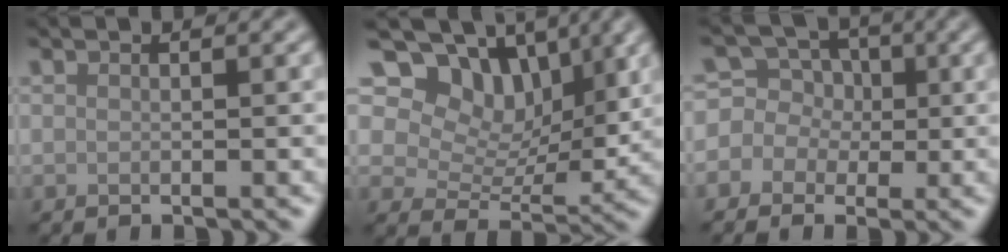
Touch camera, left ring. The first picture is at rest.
{"total": 9.8, "force": [5.4, 6.1, 5.5], "torque": [-0.084, -0.003, 0.077]}
{"total": 5.5, "force": [0.7, 5.1, 2.0], "torque": [-0.026, 0.030, -0.030]}